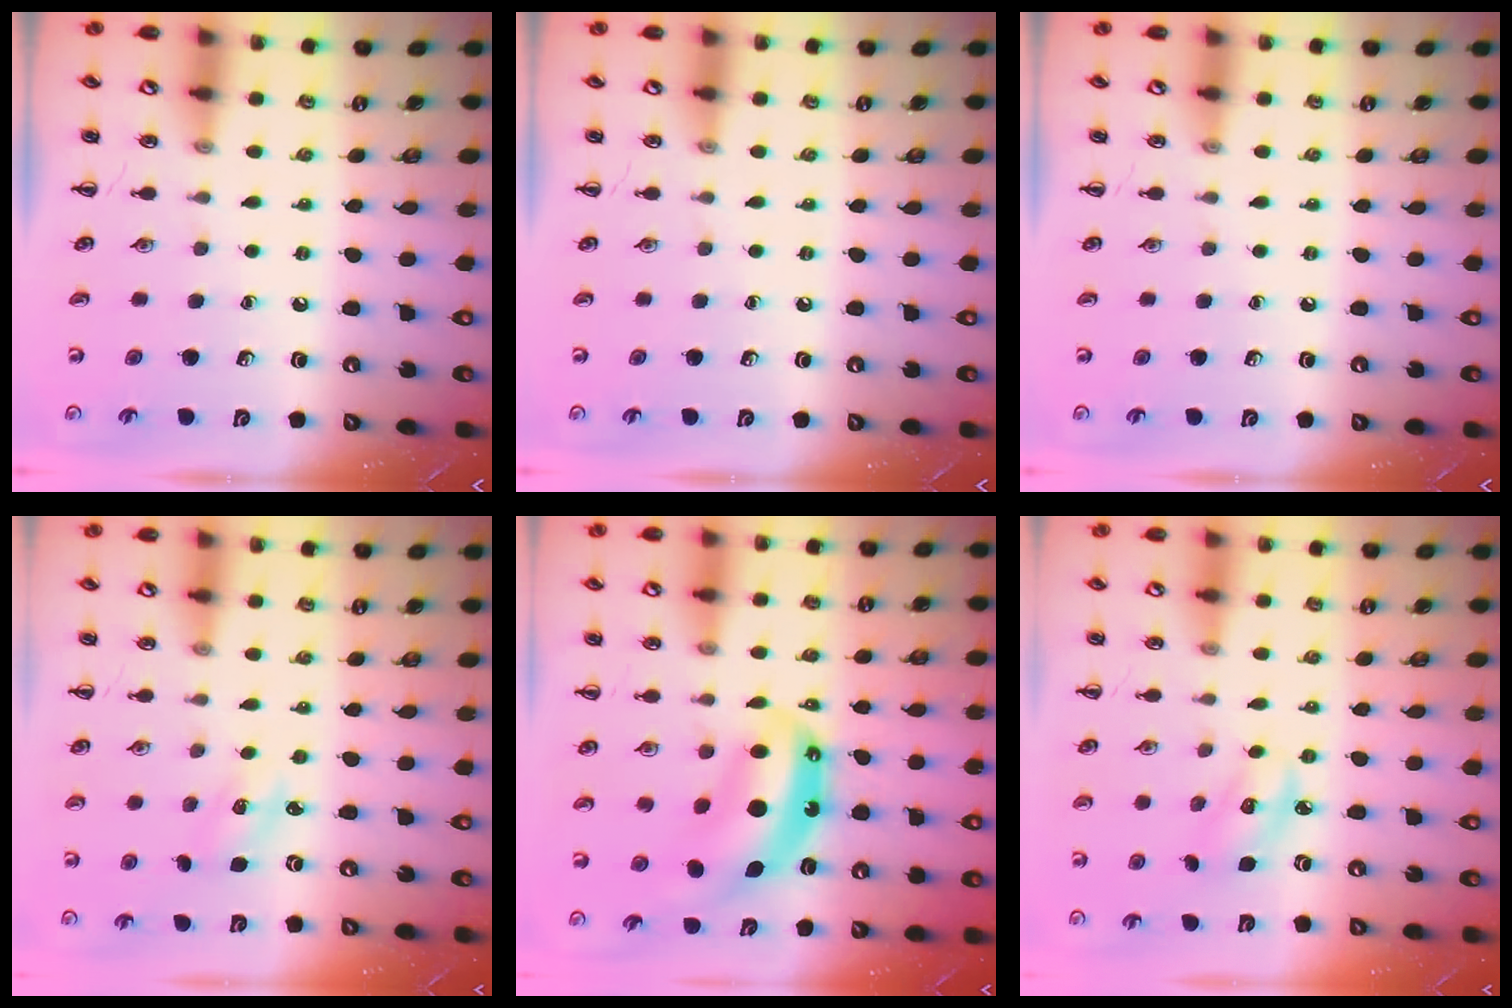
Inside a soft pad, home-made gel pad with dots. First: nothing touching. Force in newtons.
{"total": 0.0}
{"total": 0.0}
{"total": 2.2, "press": 2.1, "slide": 0.6}
{"total": 8.9, "press": 8.7, "slide": 1.9}
{"total": 3.1, "press": 3.0, "slide": 0.7}